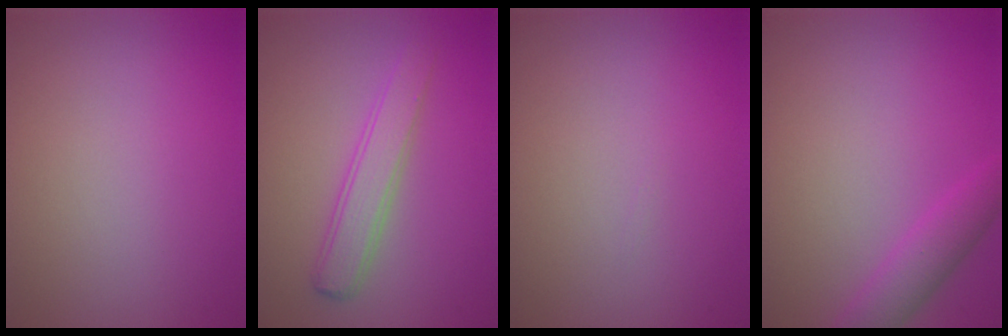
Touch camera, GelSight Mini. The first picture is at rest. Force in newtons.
{"total": 2.9, "press": 2.9, "slide": 0.0}
{"total": 0.0}
{"total": 2.9, "press": 2.9, "slide": 0.2}